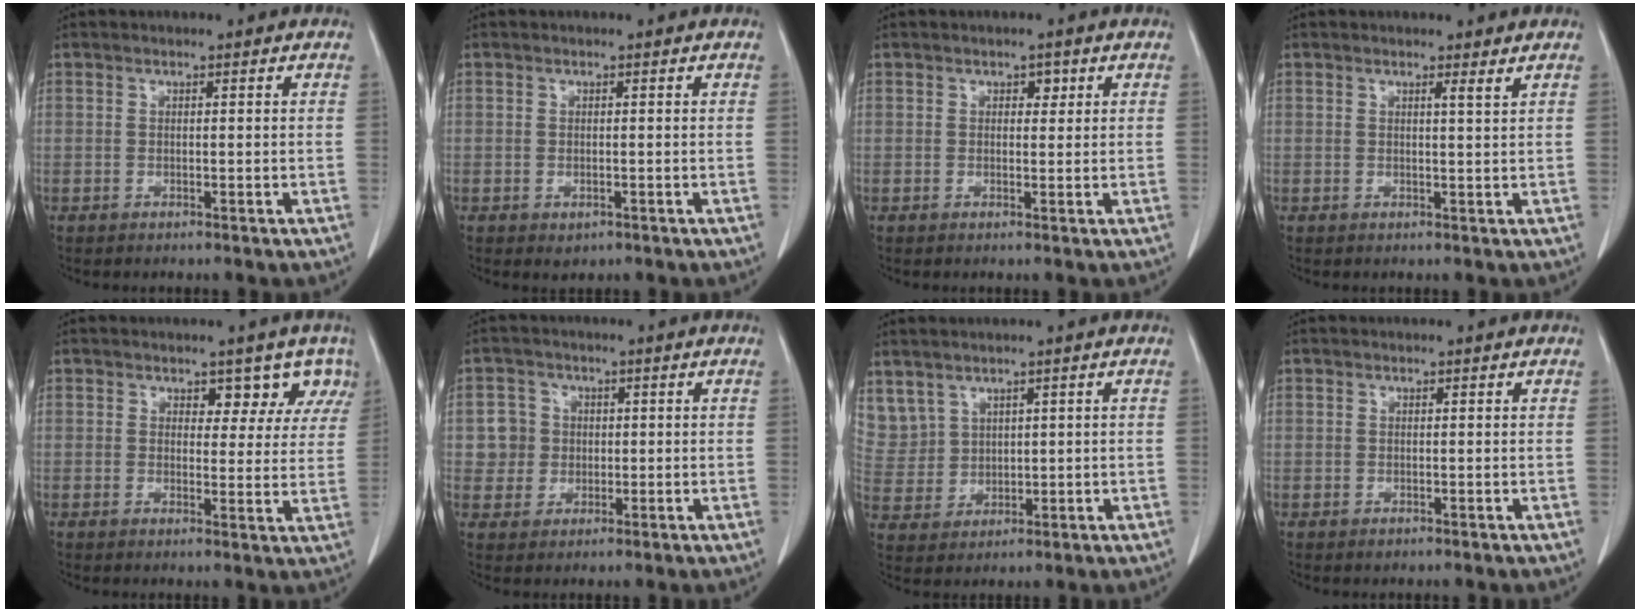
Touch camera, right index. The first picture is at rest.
{"total": 1.3, "force": [-0.6, 0.9, 0.8], "torque": [-0.007, -0.001, -0.001]}
{"total": 1.4, "force": [0.6, 1.0, 0.8], "torque": [-0.006, 0.001, 0.007]}
{"total": 1.0, "force": [0.8, -0.3, 0.6], "torque": [-0.023, -0.010, 0.013]}
{"total": 5.2, "force": [3.7, 3.1, 1.9], "torque": [0.002, -0.003, 0.033]}
{"total": 4.4, "force": [0.4, 4.4, 0.3], "torque": [0.002, 0.015, 0.012]}
{"total": 8.0, "force": [4.9, 6.2, 1.5], "torque": [-0.055, 0.019, 0.124]}
{"total": 0.5, "force": [-0.1, 0.5, 0.0], "torque": [0.003, 0.003, -0.003]}